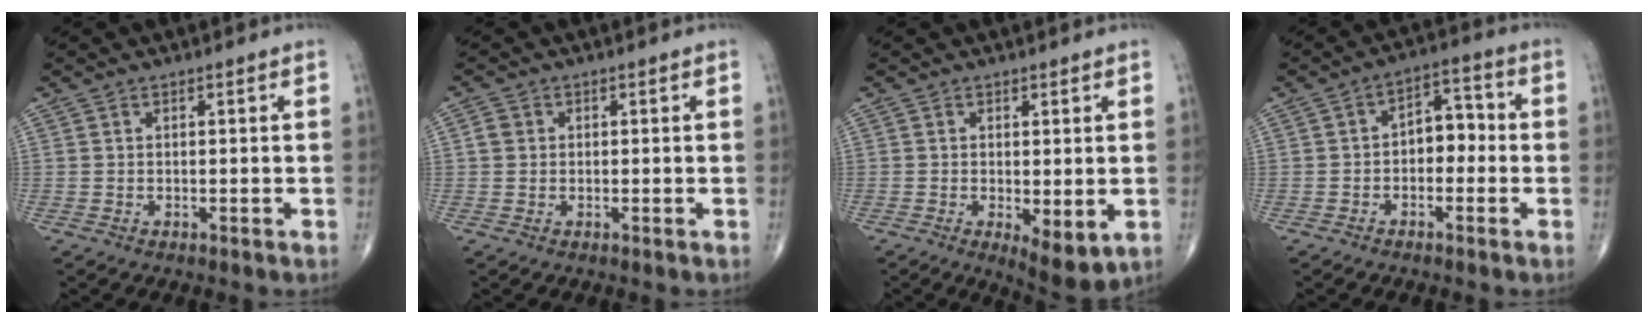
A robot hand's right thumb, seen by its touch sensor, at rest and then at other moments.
{"total": 1.9, "force": [0.3, 1.7, 0.8], "torque": [-0.009, 0.003, 0.005]}
{"total": 6.1, "force": [-1.0, 2.2, 5.5], "torque": [-0.076, -0.019, -0.007]}
{"total": 6.4, "force": [-0.8, 4.2, 4.8], "torque": [-0.045, 0.029, -0.025]}